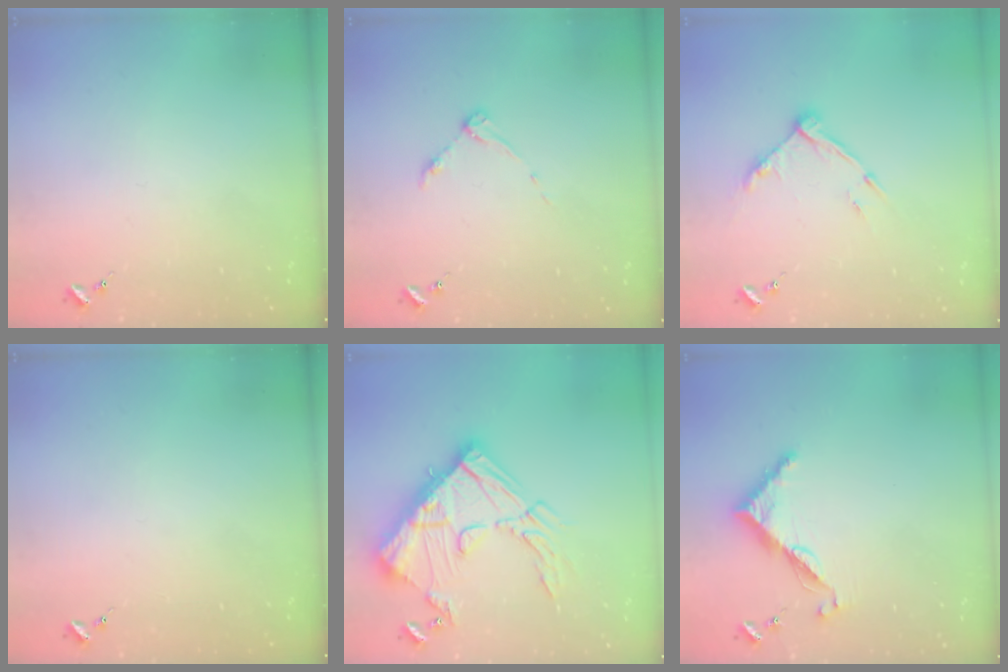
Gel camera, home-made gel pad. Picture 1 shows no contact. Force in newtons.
{"total": 4.9, "press": 4.8, "slide": 0.7}
{"total": 10.4, "press": 10.4, "slide": 0.8}
{"total": 0.0}
{"total": 24.8, "press": 24.7, "slide": 2.3}
{"total": 7.4, "press": 7.4, "slide": 0.7}